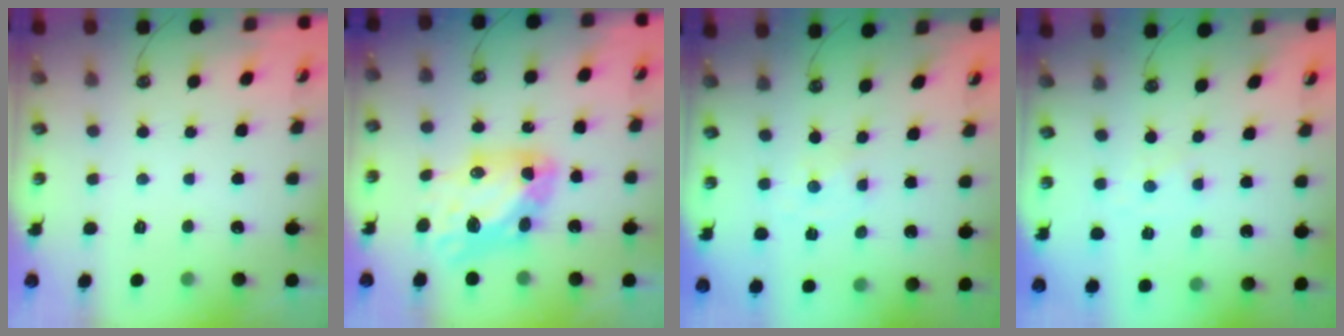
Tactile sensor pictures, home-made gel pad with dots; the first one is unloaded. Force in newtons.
{"total": 11.5, "press": 11.5, "slide": 0.9}
{"total": 0.0}
{"total": 0.8, "press": 0.7, "slide": 0.4}